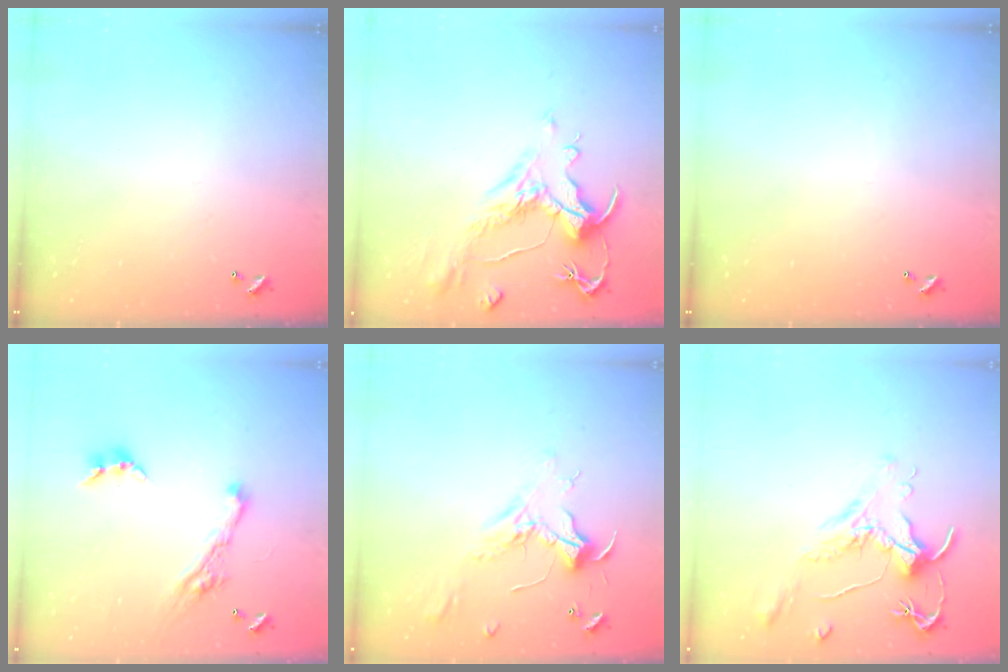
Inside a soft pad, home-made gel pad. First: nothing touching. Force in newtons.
{"total": 1.6, "press": 0.7, "slide": 1.4}
{"total": 0.0}
{"total": 7.7, "press": 7.7, "slide": 1.0}
{"total": 2.4, "press": 2.3, "slide": 0.8}
{"total": 1.6, "press": 1.5, "slide": 0.7}